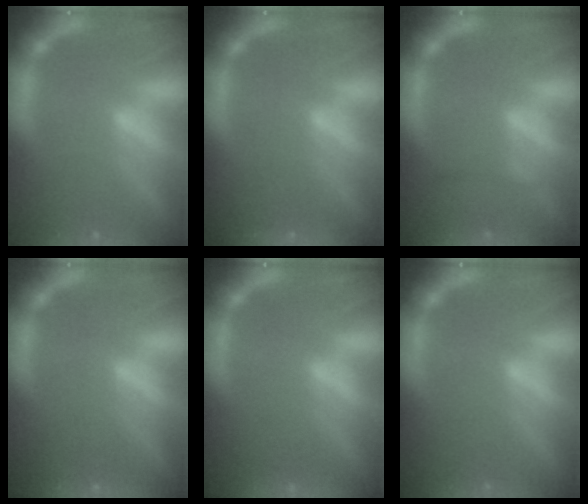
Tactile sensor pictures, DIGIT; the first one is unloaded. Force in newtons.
{"total": 2.4}
{"total": 0.9}
{"total": 6.0}
{"total": 5.5}
{"total": 0.0}